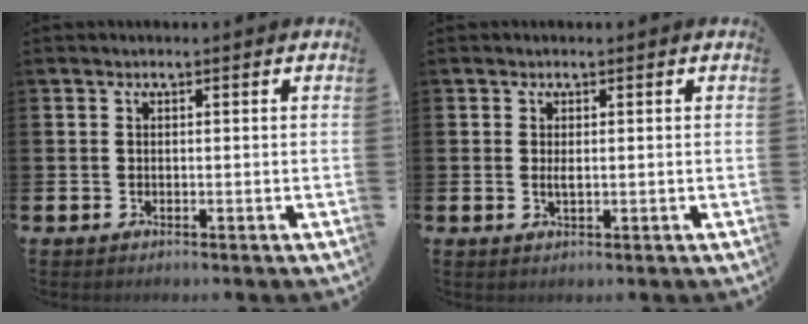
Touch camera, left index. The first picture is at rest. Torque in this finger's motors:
{"motor_torque": [0.32, 0.05, 0.01, 0.07]}